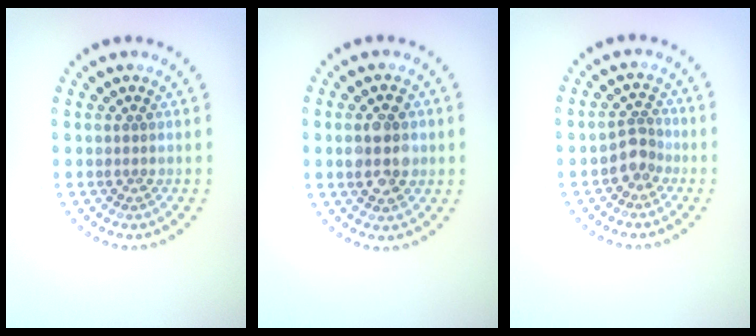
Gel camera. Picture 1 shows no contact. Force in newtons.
{"total": 4.1, "press": 4.1, "slide": 0.1}
{"total": 2.0, "press": 1.7, "slide": 1.1}